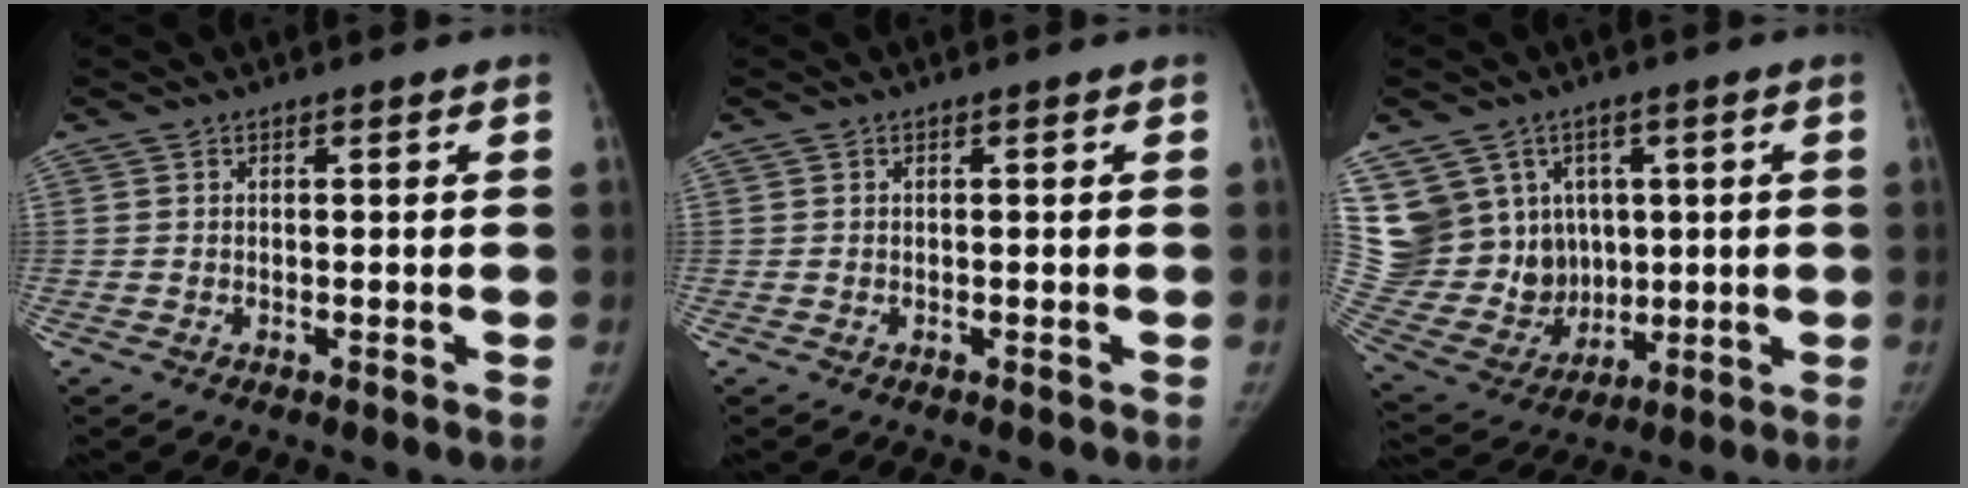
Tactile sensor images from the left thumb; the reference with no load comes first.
{"total": 0.0}
{"total": 19.9, "force": [5.3, 17.1, 8.7], "torque": [-0.170, 0.022, 0.143]}